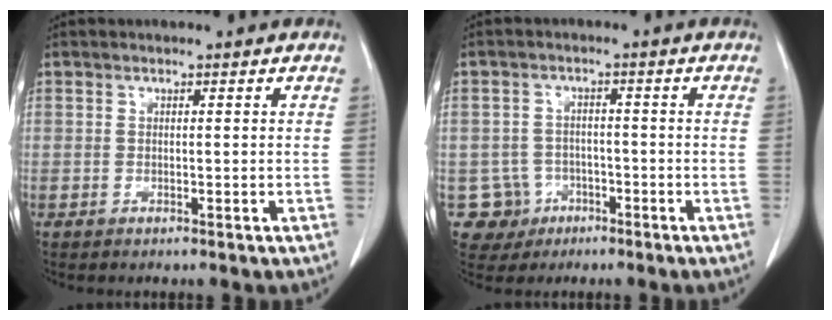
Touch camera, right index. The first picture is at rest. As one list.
[{"total": 5.3, "force": [-2.0, 4.9, -0.1], "torque": [0.002, 0.012, -0.029]}]